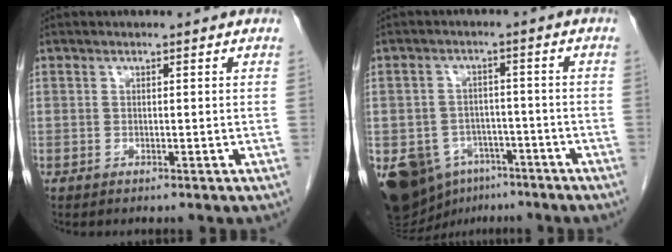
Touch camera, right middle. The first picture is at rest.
{"total": 13.7, "force": [-7.5, 9.5, 6.3], "torque": [-0.136, 0.011, -0.111]}